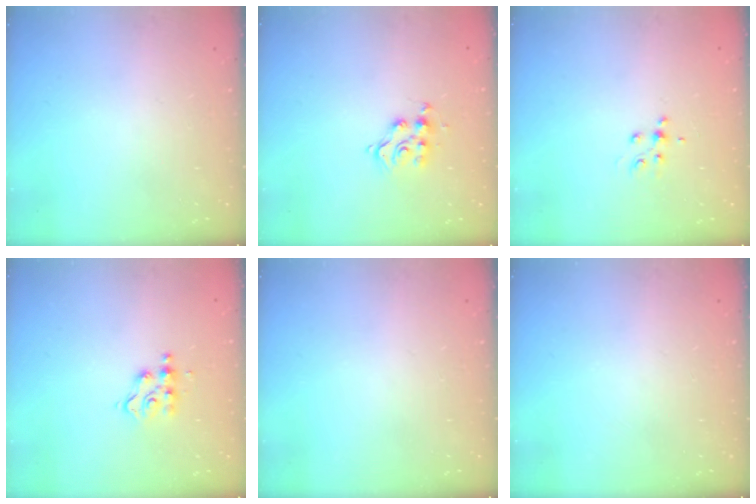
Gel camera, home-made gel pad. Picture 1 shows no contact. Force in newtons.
{"total": 8.1, "press": 8.0, "slide": 0.6}
{"total": 5.1, "press": 4.9, "slide": 1.2}
{"total": 6.1, "press": 6.1, "slide": 0.3}
{"total": 0.0}
{"total": 0.0}